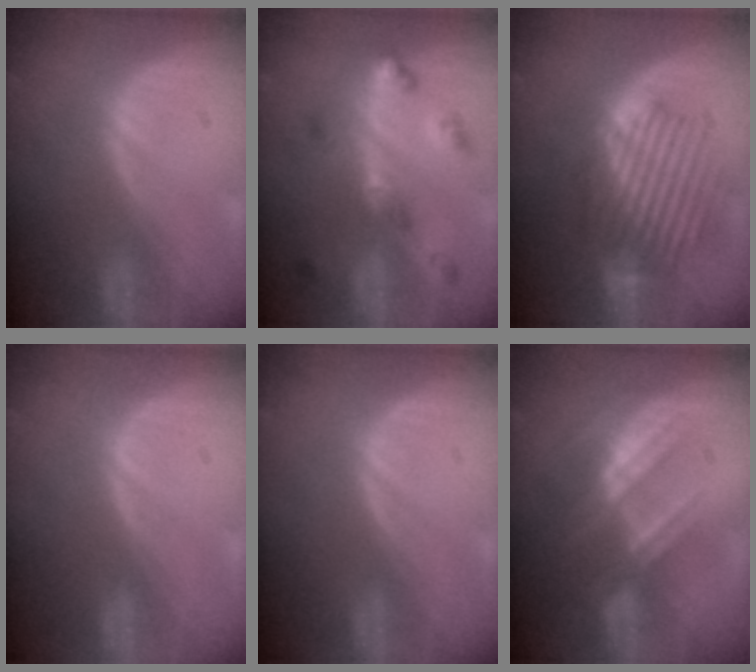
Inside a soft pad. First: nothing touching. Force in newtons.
{"total": 6.3, "press": 5.7, "slide": 2.6}
{"total": 8.9, "press": 8.6, "slide": 2.2}
{"total": 0.0}
{"total": 0.0}
{"total": 7.2, "press": 6.6, "slide": 2.8}